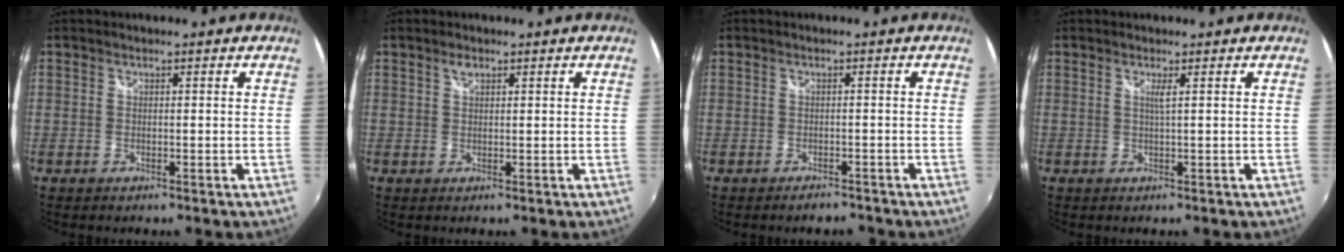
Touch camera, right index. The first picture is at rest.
{"total": 1.4, "force": [0.8, 0.8, 0.8], "torque": [-0.015, 0.003, 0.013]}
{"total": 2.2, "force": [-2.0, 0.9, 0.4], "torque": [-0.010, -0.006, -0.028]}
{"total": 1.2, "force": [0.5, -0.5, 0.9], "torque": [-0.018, 0.000, 0.009]}